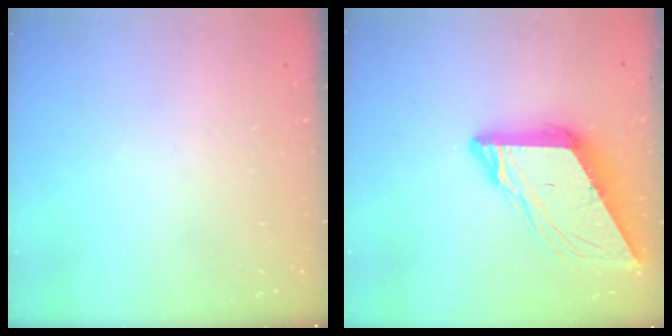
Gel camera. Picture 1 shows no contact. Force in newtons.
{"total": 9.3, "press": 9.2, "slide": 0.8}